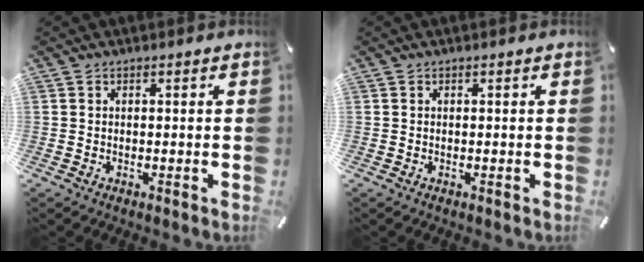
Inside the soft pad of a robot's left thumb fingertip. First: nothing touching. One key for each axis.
{"total": 0.0}